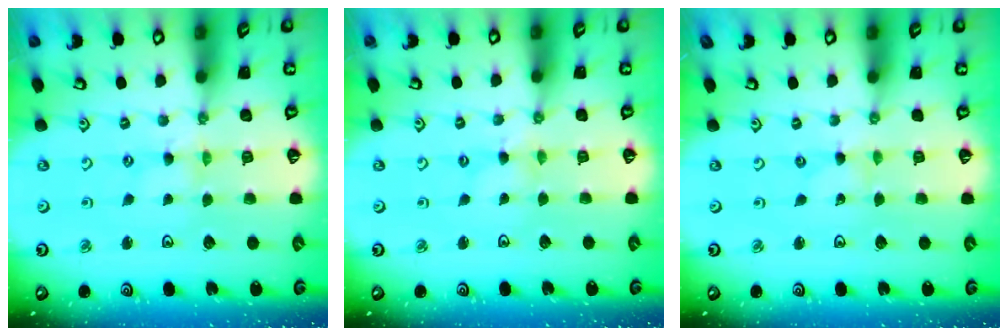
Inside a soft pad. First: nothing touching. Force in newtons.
{"total": 0.0}
{"total": 0.0}